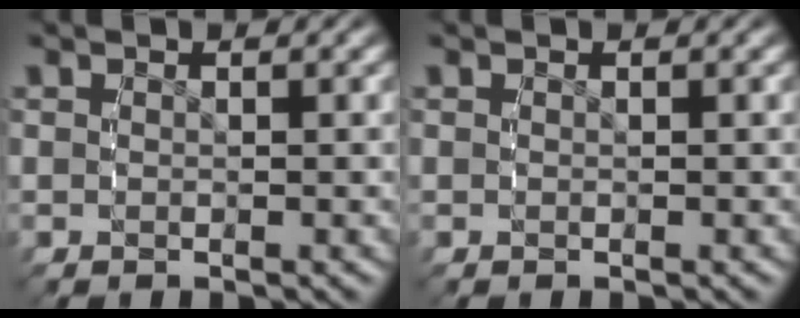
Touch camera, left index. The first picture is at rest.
{"total": 0.0}